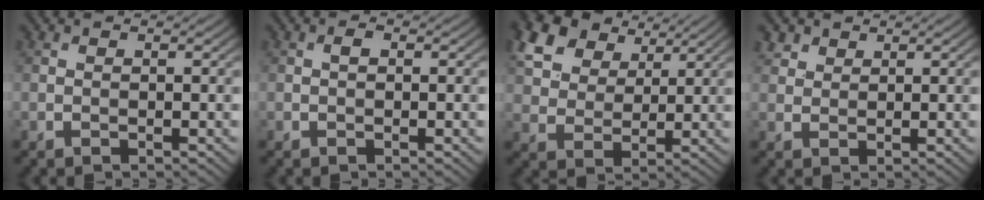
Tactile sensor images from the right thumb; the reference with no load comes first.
{"total": 0.8, "force": [0.0, 0.5, 0.7], "torque": [-0.013, 0.002, -0.002]}
{"total": 10.8, "force": [6.3, 6.7, 5.8], "torque": [-0.156, 0.023, 0.112]}
{"total": 2.2, "force": [1.6, 1.4, 0.6], "torque": [-0.017, 0.001, 0.038]}